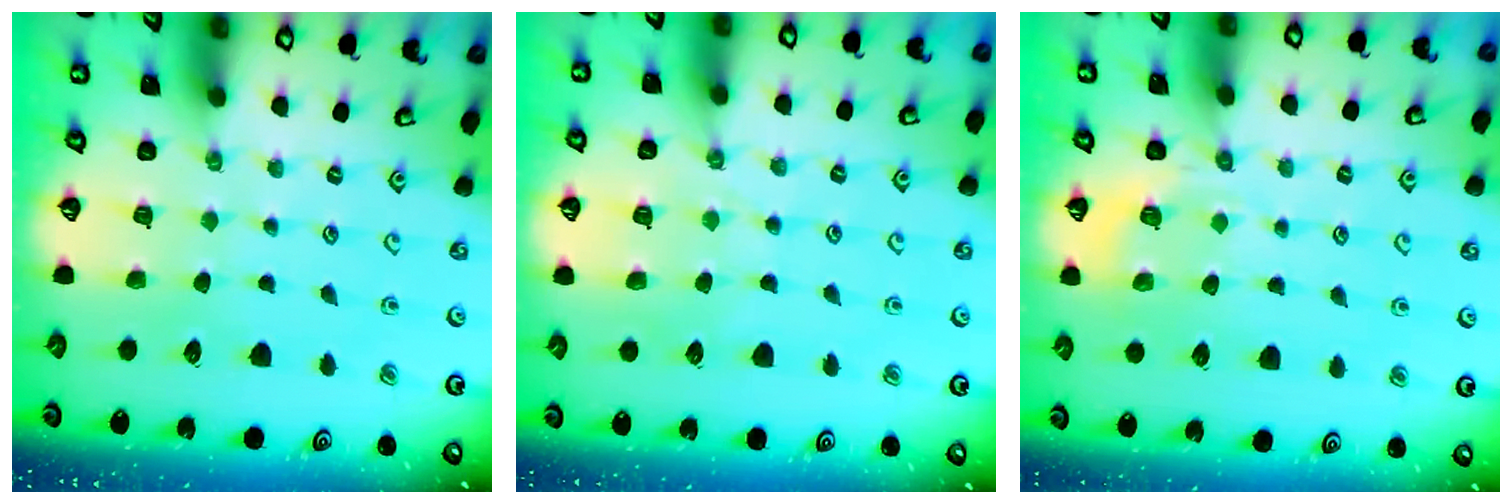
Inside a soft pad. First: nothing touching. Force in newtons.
{"total": 5.7, "press": 5.6, "slide": 0.8}
{"total": 3.8, "press": 3.3, "slide": 1.8}